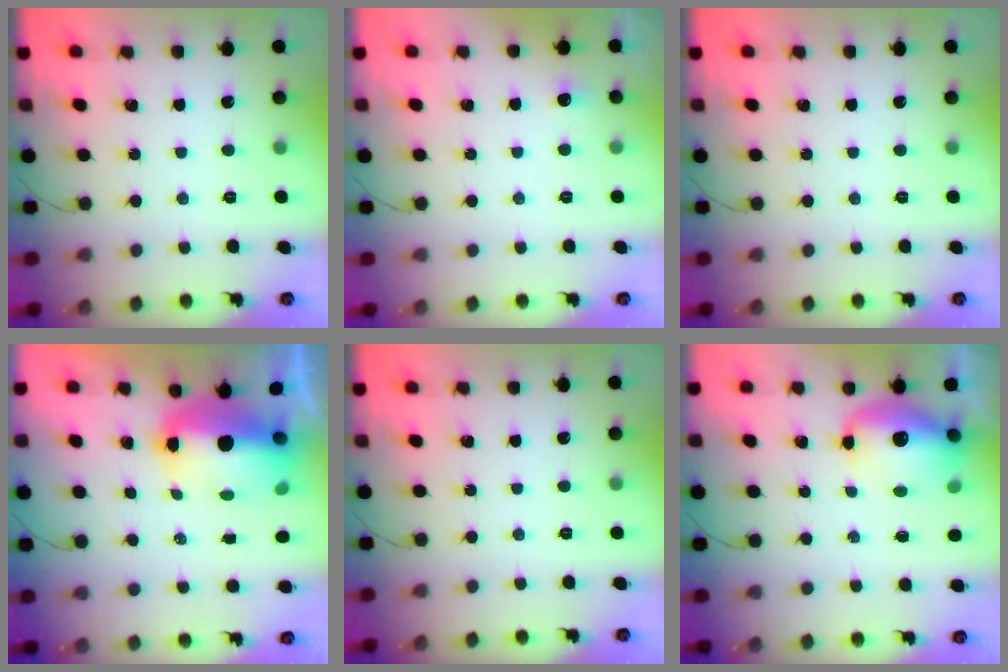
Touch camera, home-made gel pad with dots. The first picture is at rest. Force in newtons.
{"total": 3.2, "press": 2.9, "slide": 1.5}
{"total": 0.0}
{"total": 11.7, "press": 11.5, "slide": 2.1}
{"total": 0.0}
{"total": 12.6, "press": 12.3, "slide": 2.5}